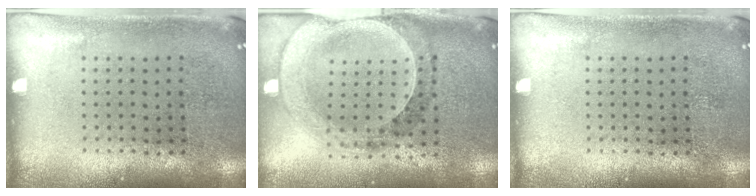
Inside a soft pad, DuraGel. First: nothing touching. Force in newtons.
{"total": 1.4, "press": 1.4, "slide": 0.3}
{"total": 0.0}